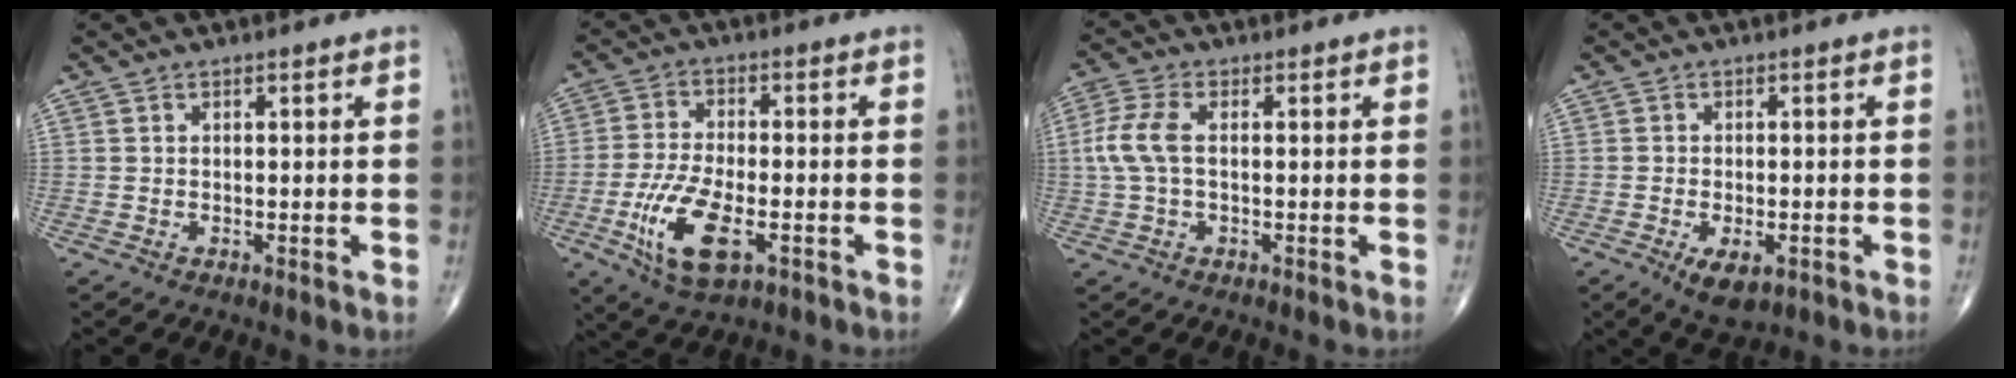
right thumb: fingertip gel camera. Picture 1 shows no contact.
{"total": 11.5, "force": [-4.1, 4.9, 9.6], "torque": [-0.198, 0.003, -0.072]}
{"total": 6.4, "force": [0.3, 3.3, 5.4], "torque": [-0.146, 0.017, 0.003]}
{"total": 5.3, "force": [-2.3, 2.6, 4.1], "torque": [-0.067, -0.001, -0.028]}